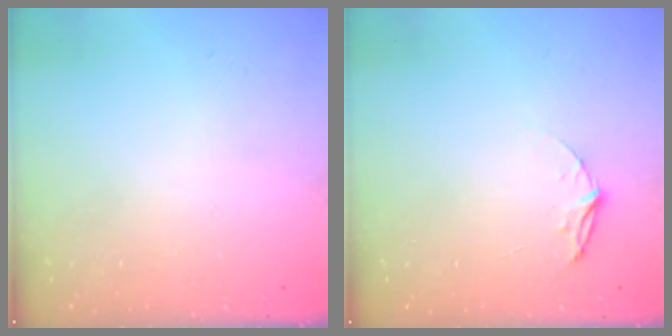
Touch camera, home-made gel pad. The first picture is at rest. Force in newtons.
{"total": 4.4, "press": 4.4, "slide": 0.4}